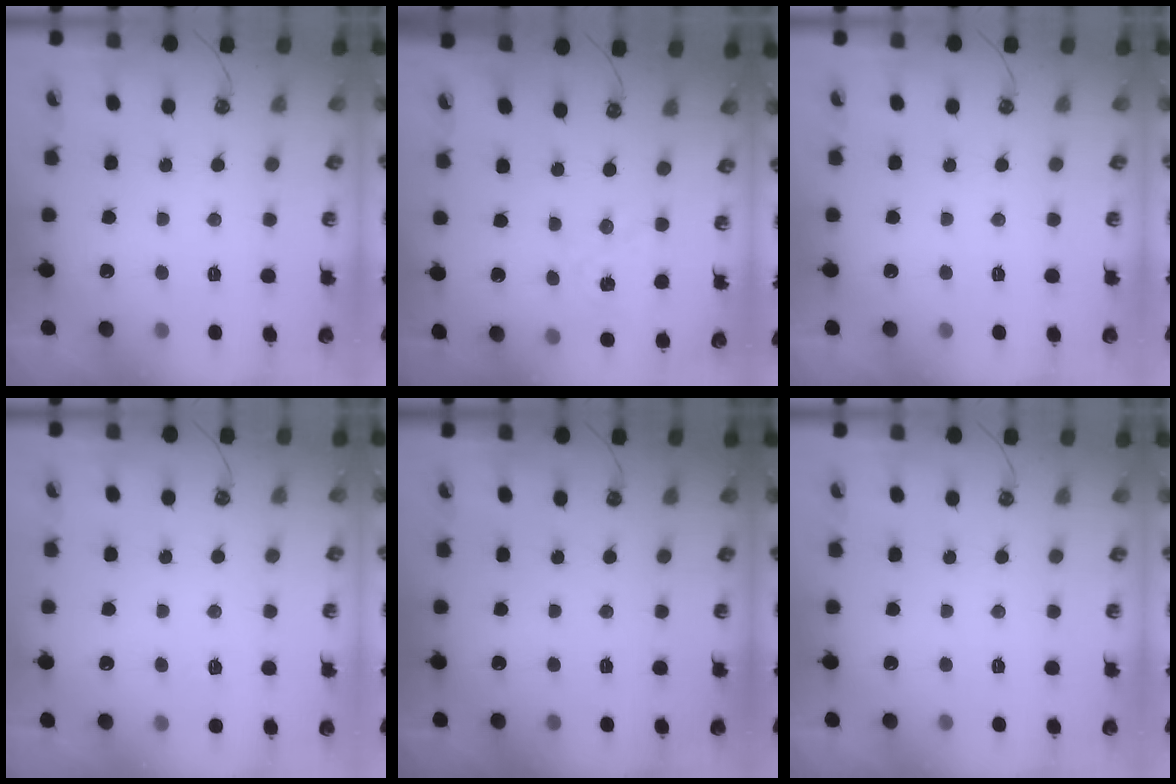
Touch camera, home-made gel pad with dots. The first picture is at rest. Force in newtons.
{"total": 2.1, "press": 2.1, "slide": 0.2}
{"total": 0.0}
{"total": 5.1, "press": 5.1, "slide": 0.6}
{"total": 0.0}
{"total": 0.0}